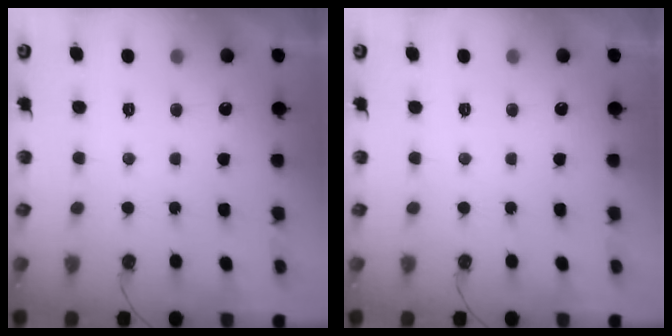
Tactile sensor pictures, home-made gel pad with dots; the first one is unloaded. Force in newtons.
{"total": 0.5, "press": 0.4, "slide": 0.4}